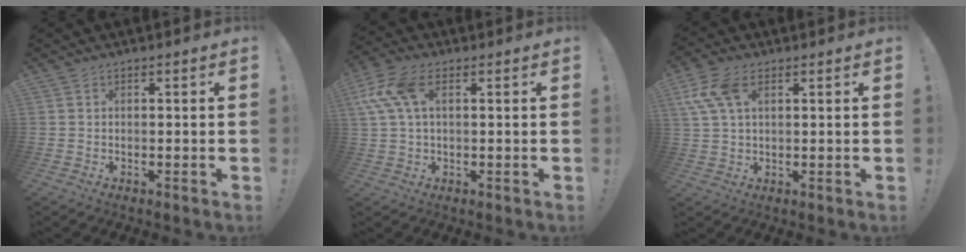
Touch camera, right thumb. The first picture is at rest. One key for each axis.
{"total": 10.6, "fx": 3.3, "fy": 5.8, "fz": 8.3, "tx": -0.180, "ty": 0.008, "tz": 0.067}
{"total": 9.5, "fx": 3.8, "fy": 5.6, "fz": 6.7, "tx": -0.155, "ty": 0.004, "tz": 0.075}